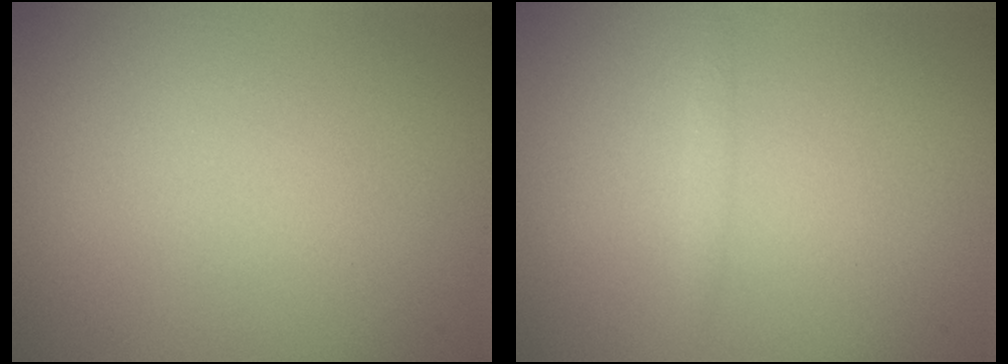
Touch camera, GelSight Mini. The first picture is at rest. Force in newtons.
{"total": 0.7, "press": 0.7, "slide": 0.0}